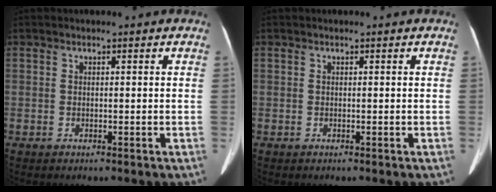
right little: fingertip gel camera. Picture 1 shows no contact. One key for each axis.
{"total": 0.0}